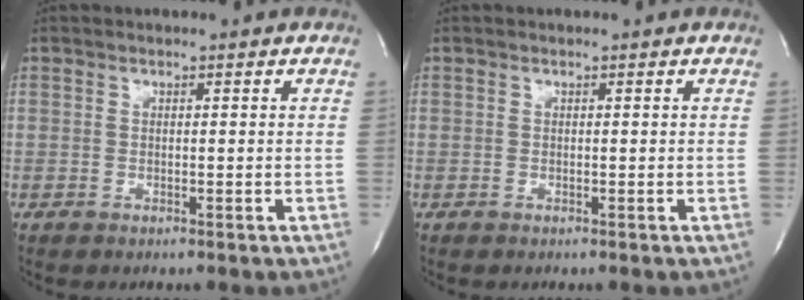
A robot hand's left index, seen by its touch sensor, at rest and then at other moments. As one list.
[{"total": 0.0}]